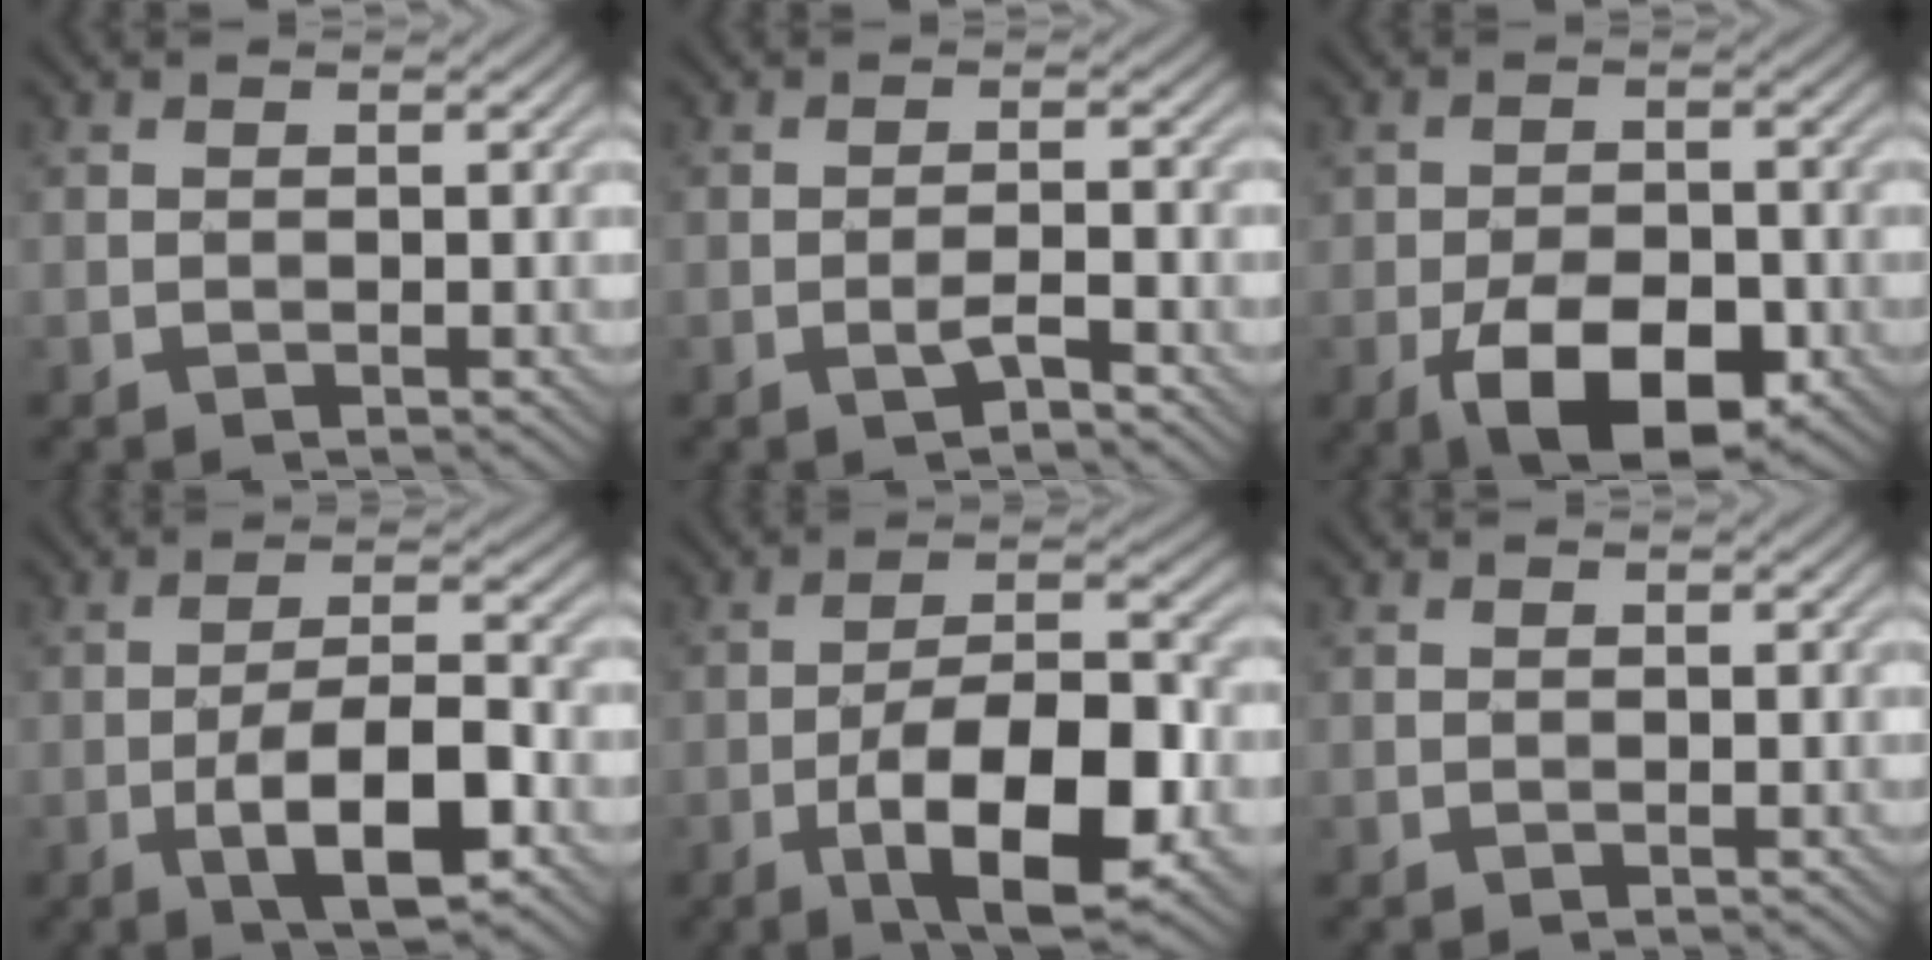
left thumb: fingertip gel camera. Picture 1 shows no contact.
{"total": 2.7, "force": [-1.3, 0.5, 2.3], "torque": [-0.040, 0.008, -0.027]}
{"total": 10.0, "force": [-4.6, 5.2, 7.3], "torque": [-0.131, -0.016, -0.073]}
{"total": 9.8, "force": [-3.7, 3.3, 8.4], "torque": [-0.141, 0.002, -0.067]}
{"total": 13.0, "force": [-5.2, 4.9, 10.9], "torque": [-0.181, 0.000, -0.091]}
{"total": 0.0}